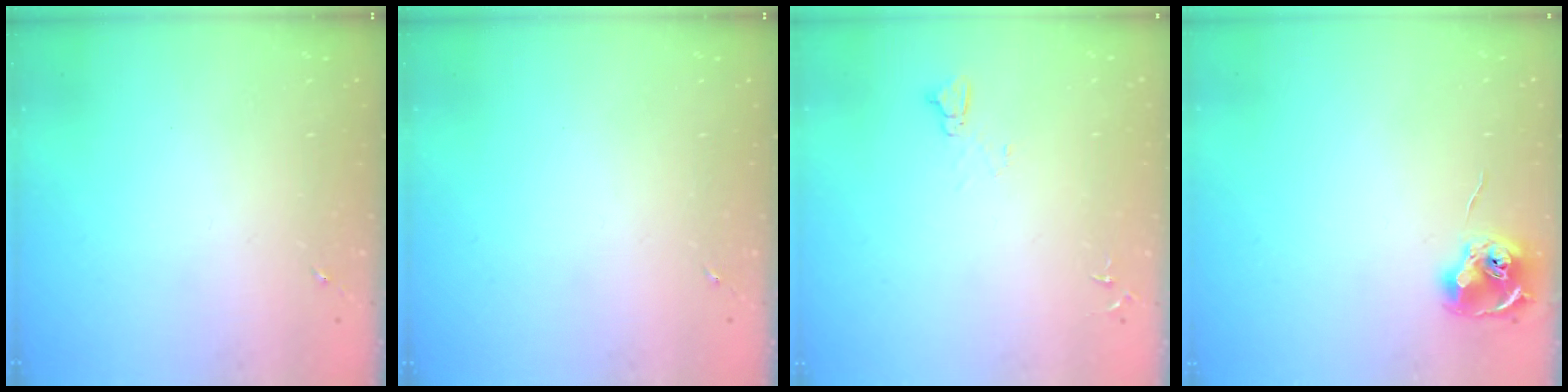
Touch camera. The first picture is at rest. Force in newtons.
{"total": 0.0}
{"total": 4.1, "press": 4.1, "slide": 0.4}
{"total": 8.4, "press": 8.4, "slide": 0.4}